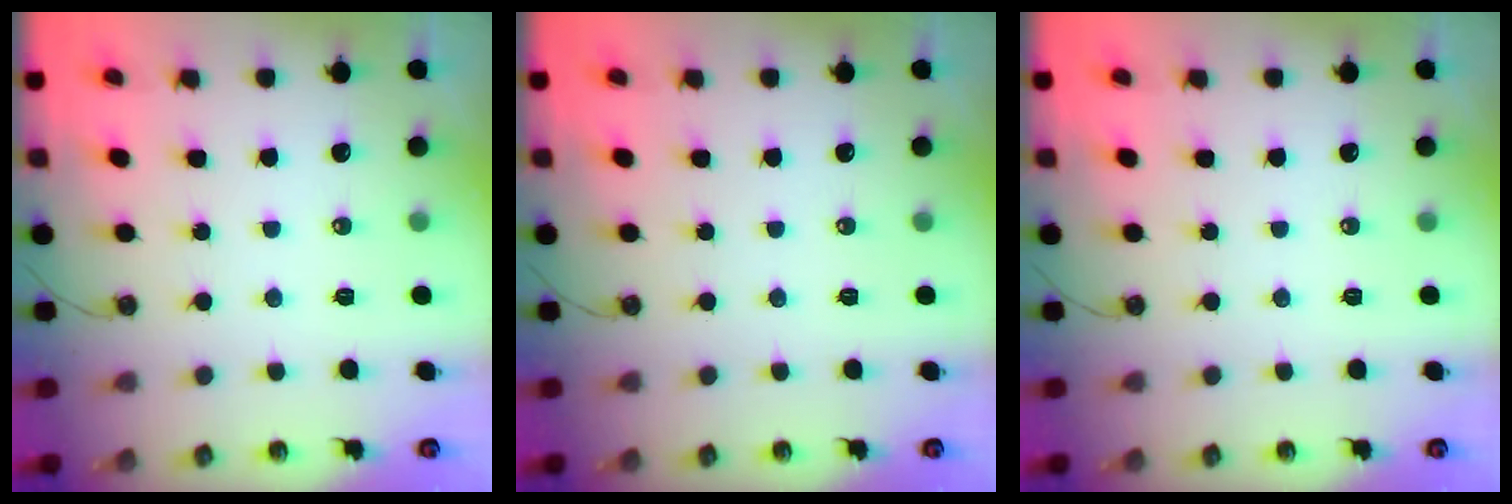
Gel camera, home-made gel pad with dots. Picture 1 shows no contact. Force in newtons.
{"total": 0.0}
{"total": 0.0}